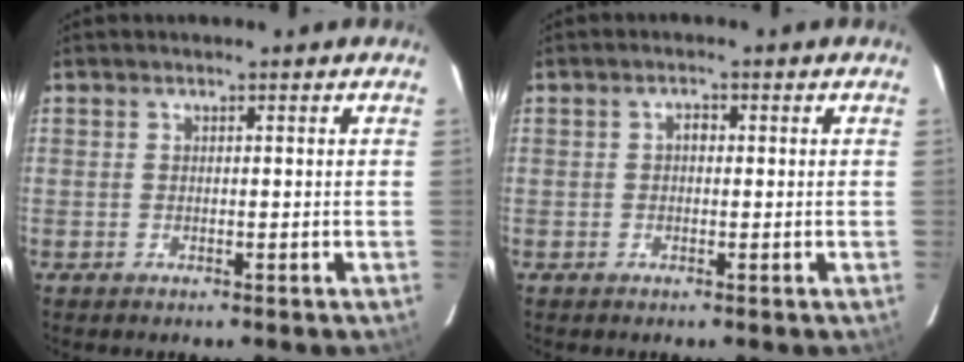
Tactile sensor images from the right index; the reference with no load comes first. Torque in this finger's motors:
{"motor_torque": [0.05, 0.01, 0.04, 0.03]}